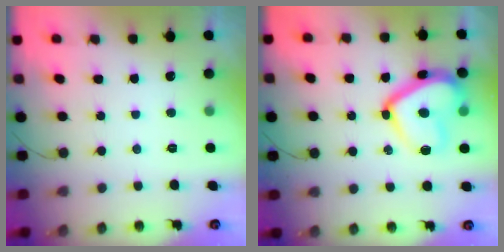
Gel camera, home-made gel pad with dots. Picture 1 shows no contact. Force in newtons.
{"total": 16.7, "press": 16.7, "slide": 1.4}